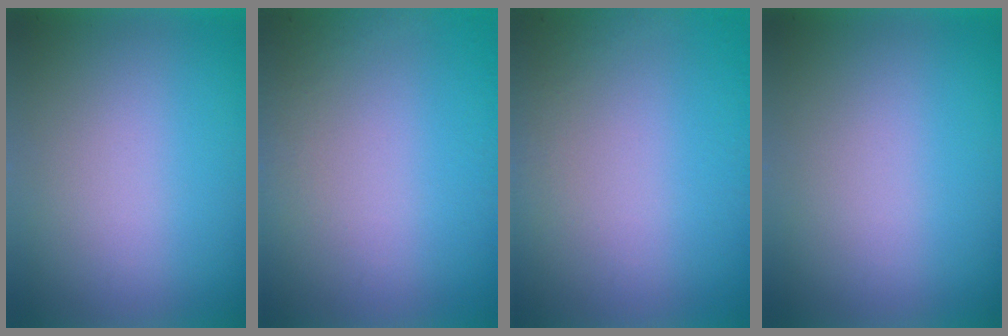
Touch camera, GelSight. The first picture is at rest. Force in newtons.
{"total": 2.8}
{"total": 2.8}
{"total": 0.0}